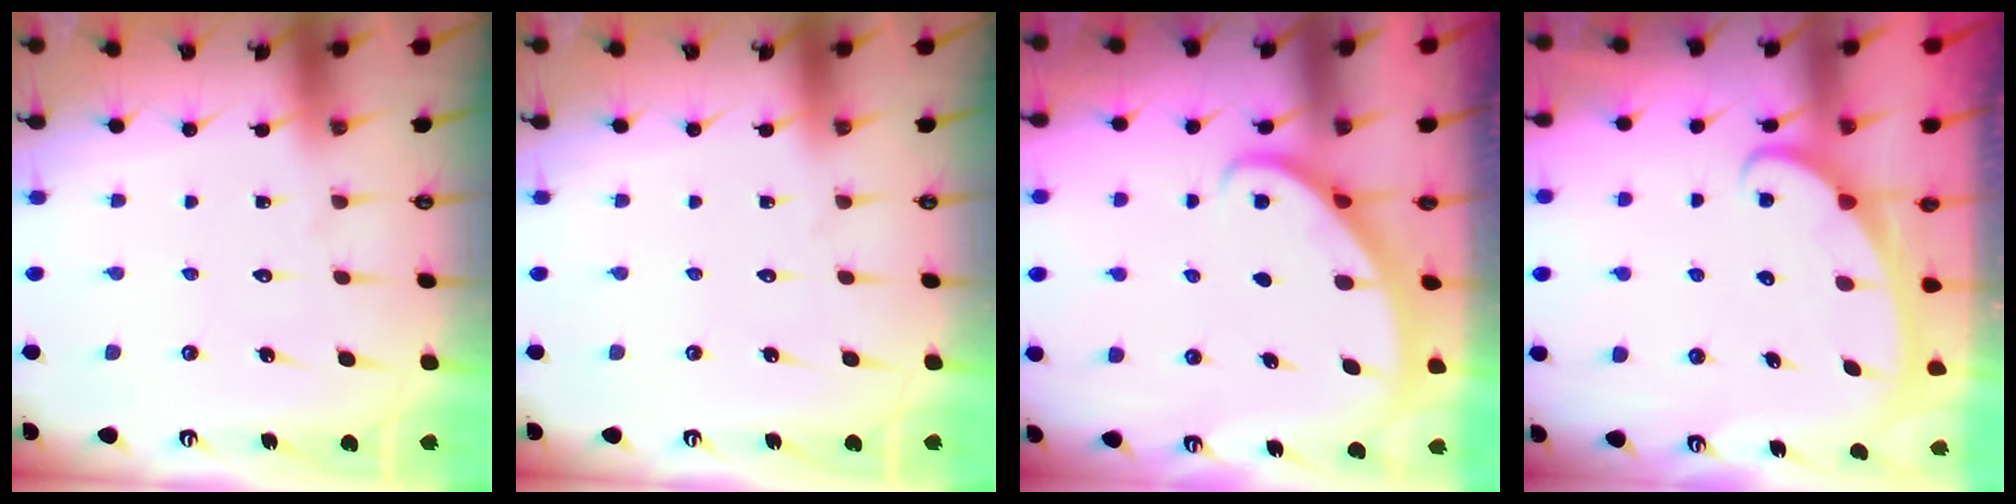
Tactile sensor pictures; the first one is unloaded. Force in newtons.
{"total": 0.0}
{"total": 2.3, "press": 2.3, "slide": 0.2}
{"total": 2.5, "press": 2.4, "slide": 0.4}